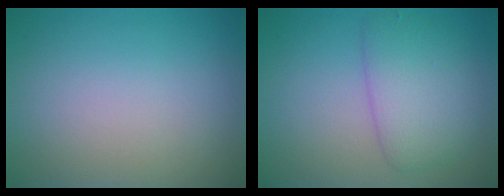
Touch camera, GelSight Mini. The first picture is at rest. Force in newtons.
{"total": 4.3, "press": 4.3, "slide": 0.0}